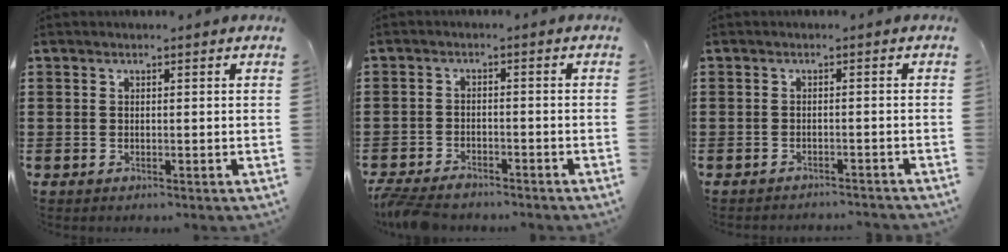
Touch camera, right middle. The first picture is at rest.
{"total": 3.3, "force": [-3.2, 0.6, 0.8], "torque": [-0.030, -0.001, -0.071]}
{"total": 1.4, "force": [-1.3, -0.1, 0.1], "torque": [-0.006, 0.002, -0.028]}